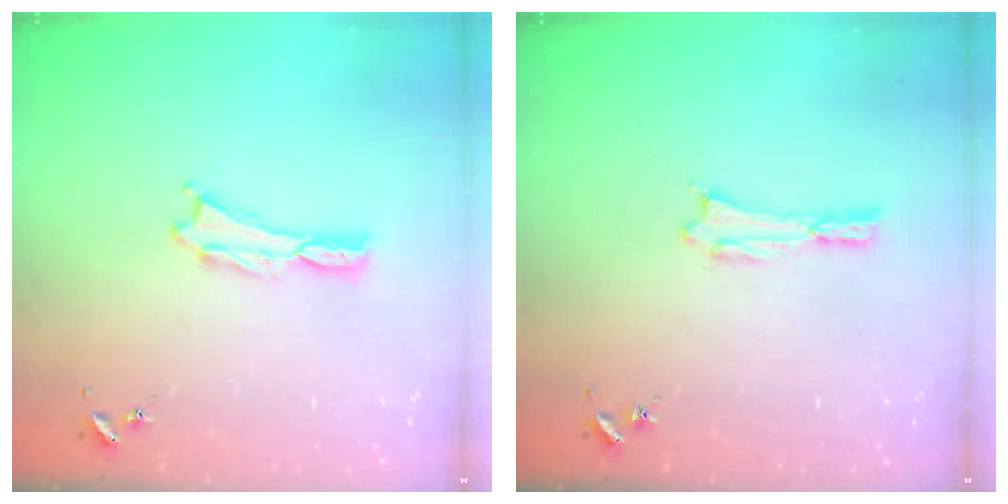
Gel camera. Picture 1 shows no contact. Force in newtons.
{"total": 0.0}